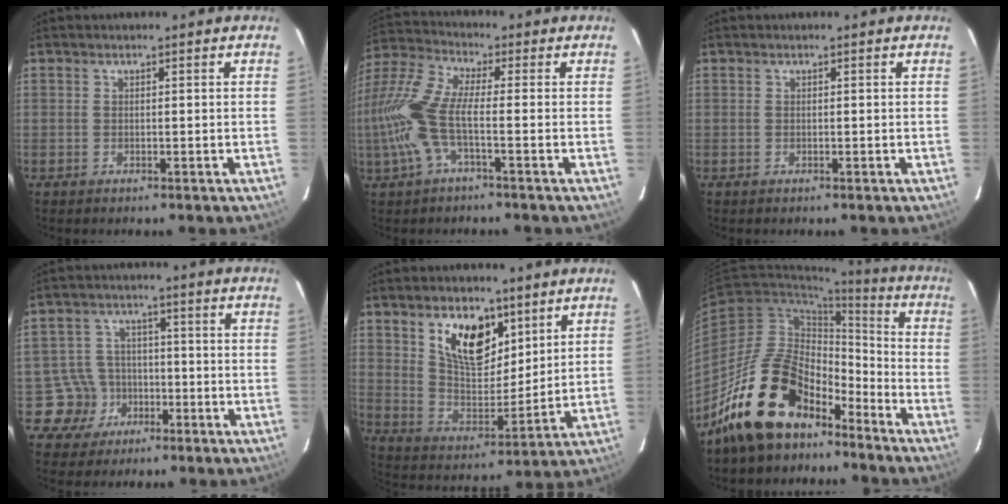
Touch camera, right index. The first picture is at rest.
{"total": 12.5, "force": [-2.6, 3.5, 11.7], "torque": [-0.256, -0.001, -0.056]}
{"total": 0.0}
{"total": 6.8, "force": [-3.1, 6.1, -0.2], "torque": [-0.014, 0.027, -0.050]}
{"total": 13.0, "force": [7.0, 7.0, 8.4], "torque": [-0.141, 0.001, 0.136]}
{"total": 17.4, "force": [-13.0, 8.5, 7.9], "torque": [-0.151, 0.026, -0.216]}